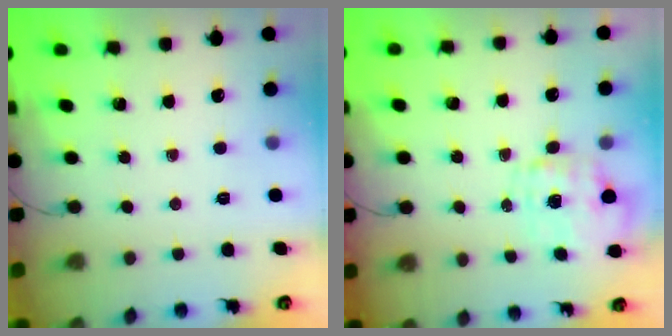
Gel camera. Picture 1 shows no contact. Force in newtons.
{"total": 1.5, "press": 1.4, "slide": 0.5}